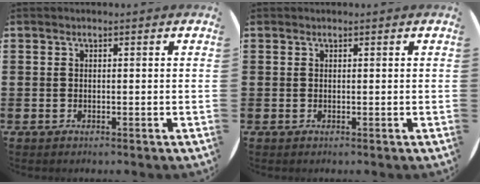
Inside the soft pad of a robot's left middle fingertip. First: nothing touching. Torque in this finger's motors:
{"motor_torque": [0.17, -0.11, -0.01, 0.03]}